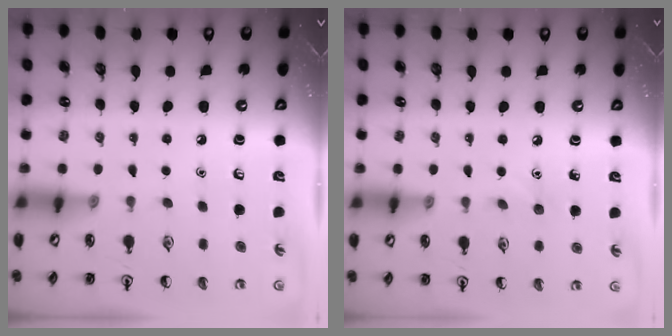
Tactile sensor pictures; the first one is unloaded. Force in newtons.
{"total": 4.7, "press": 4.4, "slide": 1.5}